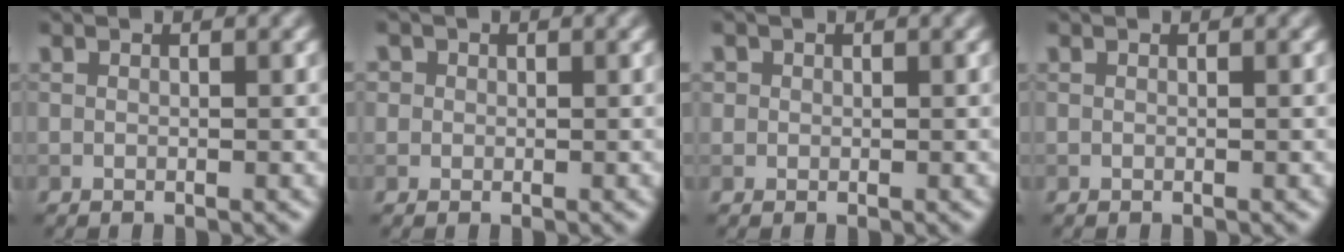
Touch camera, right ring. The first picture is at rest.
{"total": 2.0, "force": [0.8, 1.7, 0.6], "torque": [-0.005, 0.008, 0.009]}
{"total": 1.0, "force": [0.4, 0.9, 0.2], "torque": [0.004, -0.001, 0.001]}
{"total": 0.0}